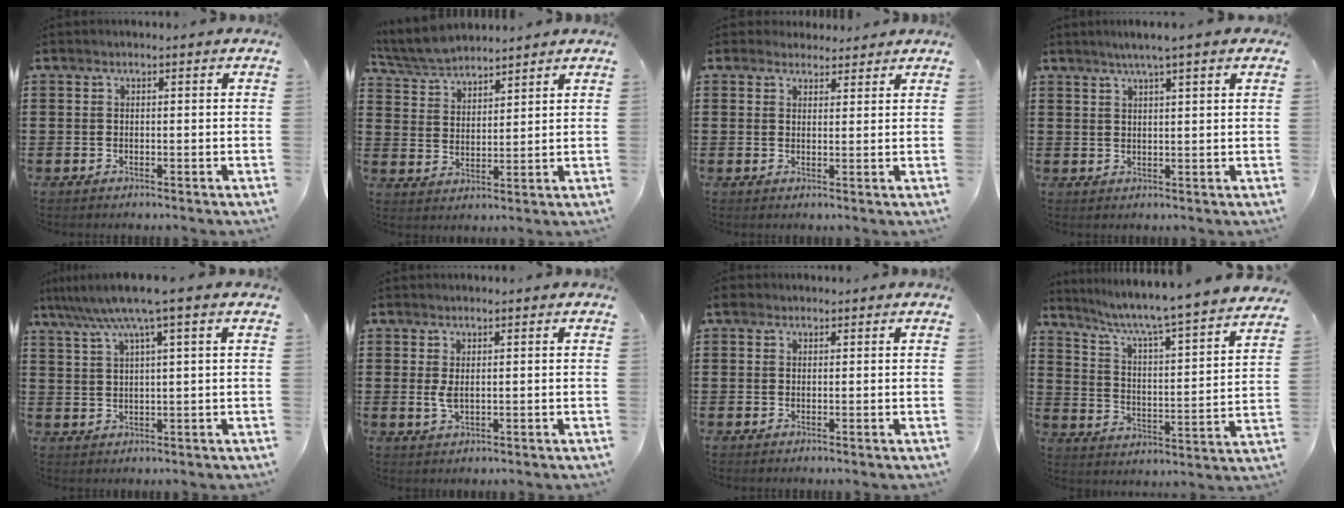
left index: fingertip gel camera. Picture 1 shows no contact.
{"total": 5.5, "force": [5.3, 1.0, 1.1], "torque": [-0.043, -0.014, 0.098]}
{"total": 2.7, "force": [2.5, 1.2, 0.0], "torque": [-0.008, 0.003, 0.048]}
{"total": 3.2, "force": [2.3, -0.2, 2.2], "torque": [-0.047, 0.000, 0.041]}
{"total": 6.3, "force": [3.9, -0.3, 5.0], "torque": [-0.108, -0.008, 0.063]}
{"total": 2.3, "force": [0.4, 0.9, 2.1], "torque": [-0.057, -0.003, 0.002]}
{"total": 1.6, "force": [1.1, 1.1, 0.6], "torque": [-0.008, 0.005, 0.018]}
{"total": 5.2, "force": [4.5, -0.9, 2.5], "torque": [-0.070, -0.050, 0.063]}